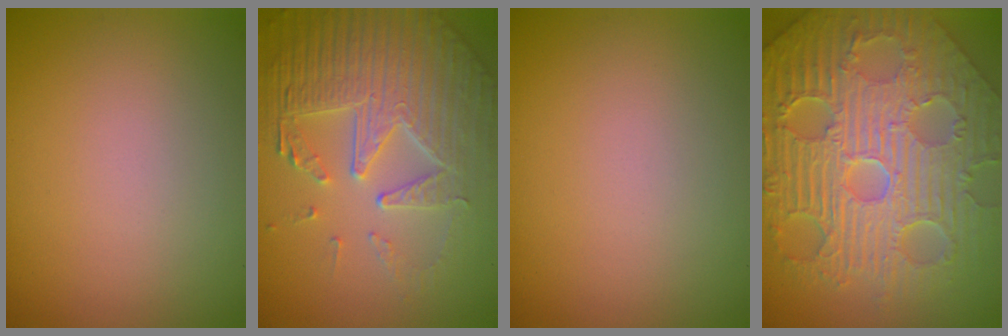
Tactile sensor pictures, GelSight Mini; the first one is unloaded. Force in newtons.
{"total": 7.4, "press": 5.4, "slide": 5.0}
{"total": 0.0}
{"total": 12.3, "press": 8.2, "slide": 9.2}